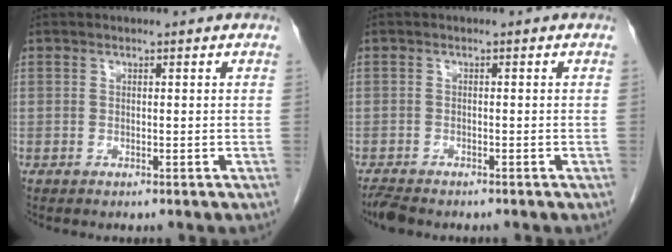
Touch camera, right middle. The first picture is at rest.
{"total": 2.9, "force": [-2.6, 0.7, 1.2], "torque": [-0.027, -0.010, -0.044]}